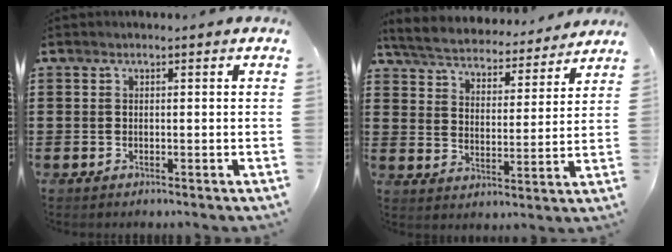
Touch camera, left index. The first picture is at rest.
{"total": 5.2, "force": [5.1, 0.3, 0.8], "torque": [-0.044, -0.037, 0.085]}